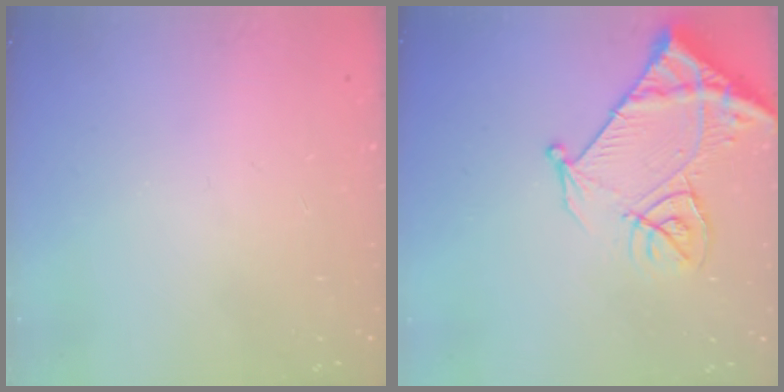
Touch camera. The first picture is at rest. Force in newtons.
{"total": 13.7, "press": 13.6, "slide": 1.6}